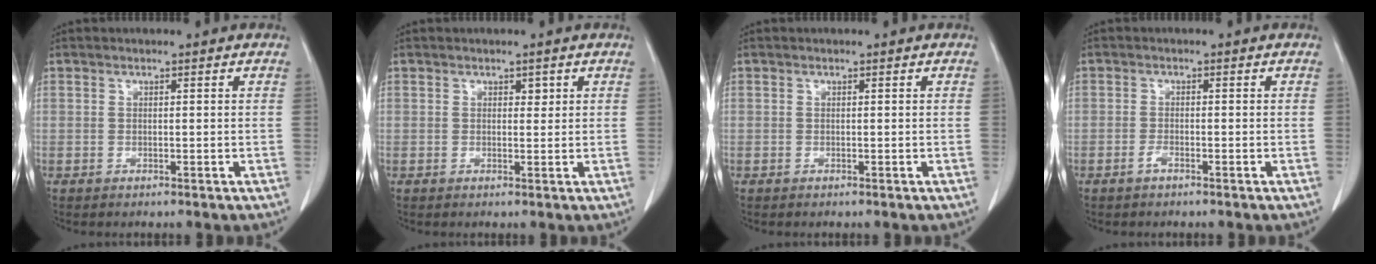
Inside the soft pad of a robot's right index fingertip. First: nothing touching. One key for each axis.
{"total": 1.0, "fx": 0.5, "fy": 0.6, "fz": 0.6, "tx": -0.004, "ty": -0.002, "tz": 0.006}
{"total": 0.0}
{"total": 1.1, "fx": -0.8, "fy": 0.2, "fz": 0.8, "tx": -0.018, "ty": -0.001, "tz": -0.014}